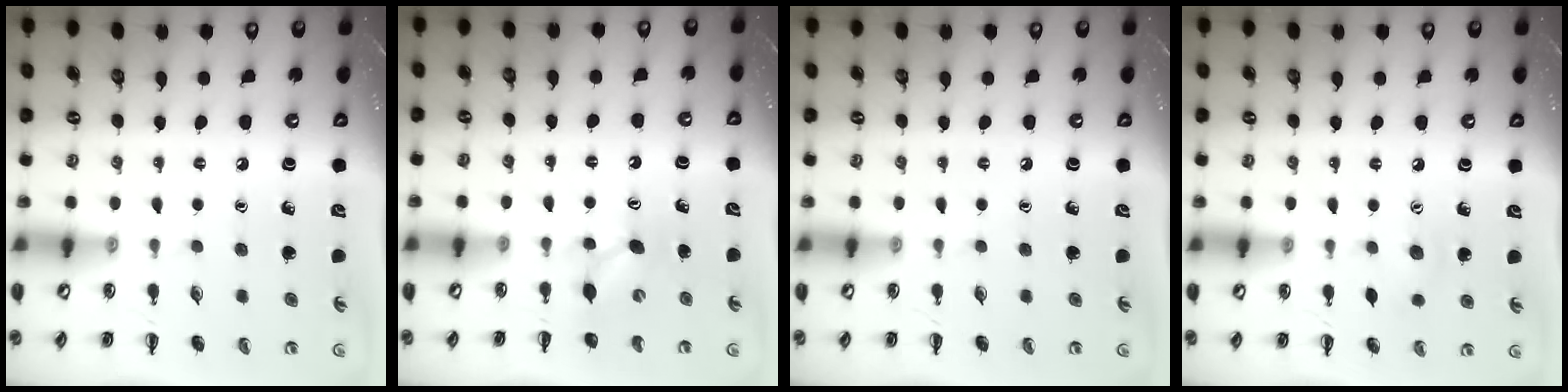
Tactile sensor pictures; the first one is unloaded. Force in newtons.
{"total": 4.8, "press": 4.7, "slide": 1.3}
{"total": 0.0}
{"total": 5.7, "press": 5.6, "slide": 1.0}